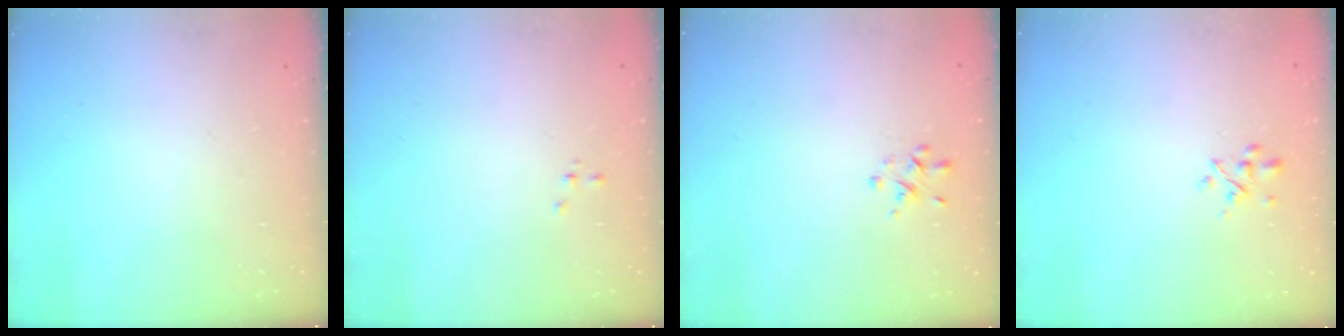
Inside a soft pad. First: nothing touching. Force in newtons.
{"total": 0.0}
{"total": 2.0, "press": 1.9, "slide": 0.6}
{"total": 2.5, "press": 2.4, "slide": 0.8}